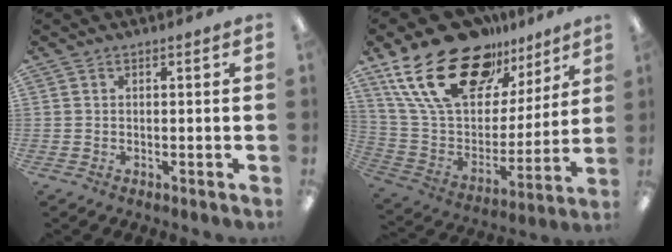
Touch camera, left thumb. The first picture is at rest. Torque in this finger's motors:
{"motor_torque": [0.63, 0.60, 1.41, -1.36, 0.19]}